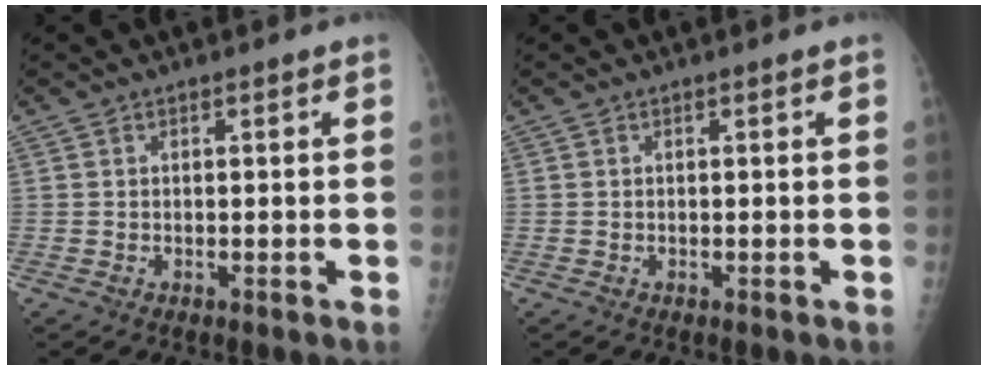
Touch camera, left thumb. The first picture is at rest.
{"total": 0.0}